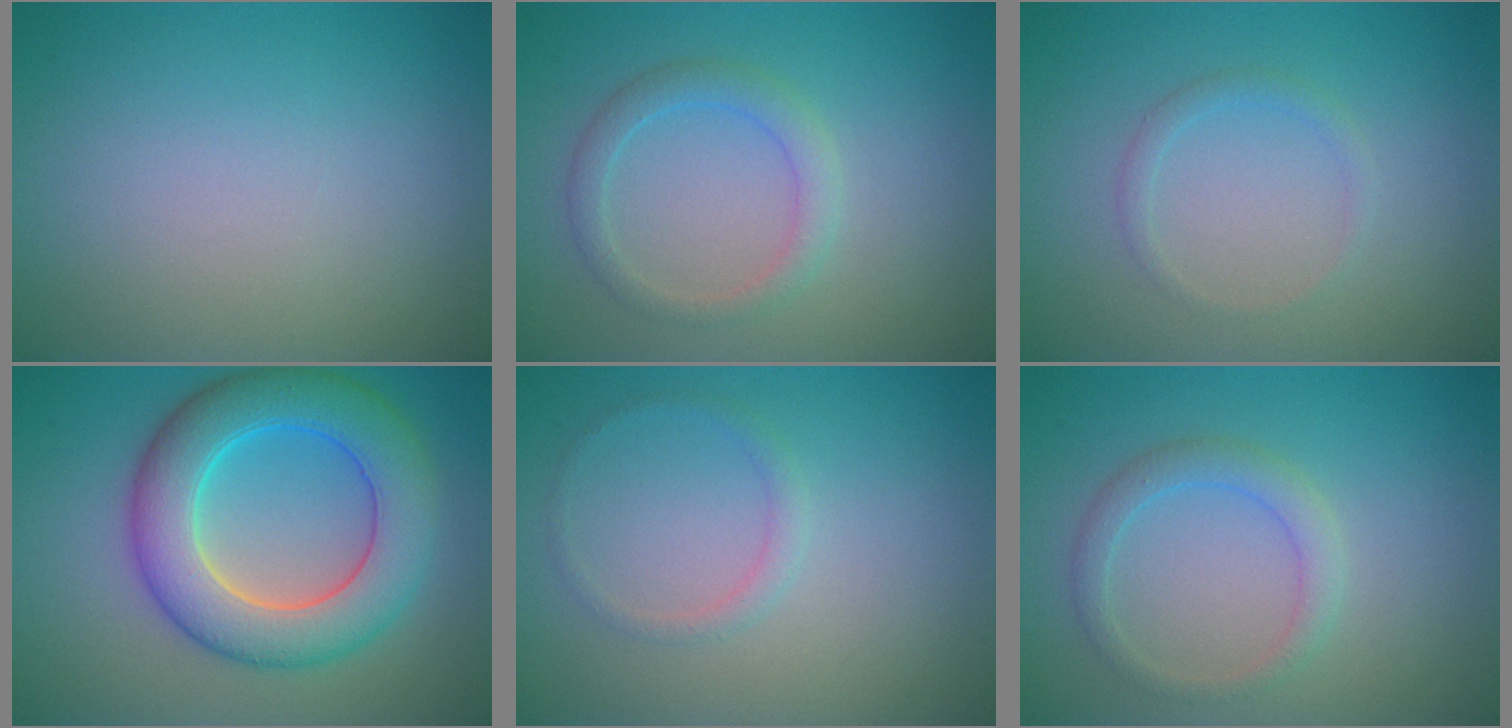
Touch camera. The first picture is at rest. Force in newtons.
{"total": 2.3, "press": 2.2, "slide": 0.1}
{"total": 1.1, "press": 1.1, "slide": 0.1}
{"total": 8.7, "press": 8.7, "slide": 0.2}
{"total": 1.0, "press": 1.0, "slide": 0.1}
{"total": 2.1, "press": 2.1, "slide": 0.1}